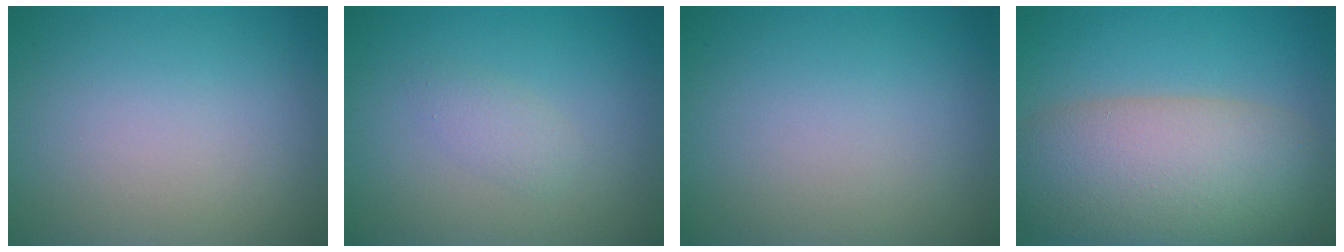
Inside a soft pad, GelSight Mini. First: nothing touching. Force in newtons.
{"total": 1.3, "press": 1.3, "slide": 0.0}
{"total": 0.0}
{"total": 10.2, "press": 10.2, "slide": 0.9}